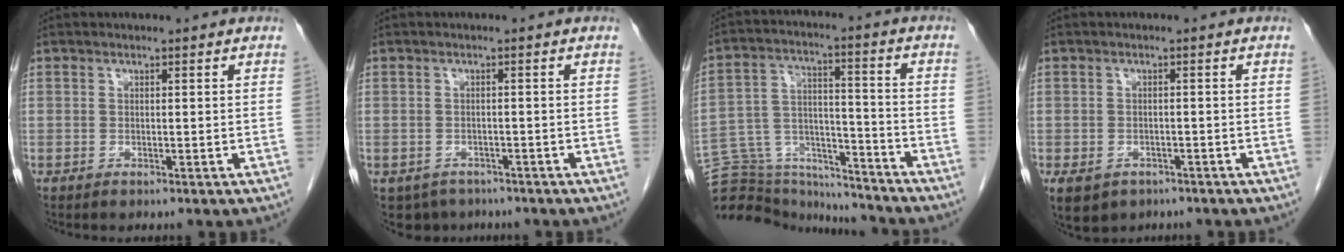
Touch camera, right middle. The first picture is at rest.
{"total": 4.2, "force": [-3.0, 2.9, 0.4], "torque": [-0.006, 0.001, -0.042]}
{"total": 17.4, "force": [-16.6, 4.2, 3.1], "torque": [-0.069, 0.045, -0.262]}
{"total": 8.0, "force": [-4.7, 5.7, 3.0], "torque": [-0.074, -0.002, -0.062]}